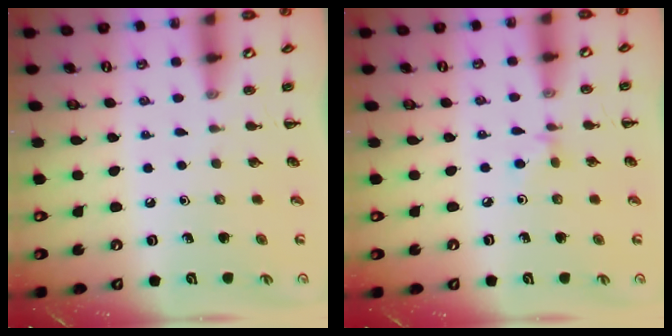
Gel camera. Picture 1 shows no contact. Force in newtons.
{"total": 2.8, "press": 2.5, "slide": 1.1}